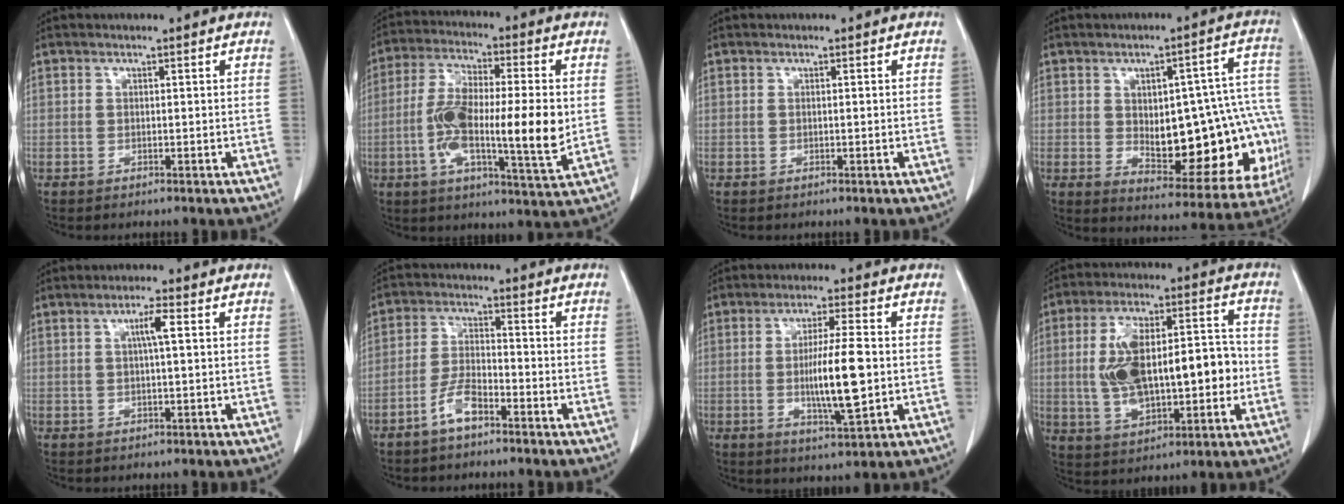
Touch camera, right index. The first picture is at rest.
{"total": 16.5, "force": [-1.3, 3.0, 16.2], "torque": [-0.292, -0.001, -0.027]}
{"total": 0.0}
{"total": 21.7, "force": [-2.3, 8.5, 19.9], "torque": [-0.189, 0.036, 0.004]}
{"total": 3.1, "force": [0.8, 0.1, 3.0], "torque": [-0.053, 0.004, 0.012]}
{"total": 5.1, "force": [-3.5, 1.3, 3.4], "torque": [-0.077, 0.006, -0.069]}
{"total": 9.8, "force": [-0.8, 1.0, 9.7], "torque": [-0.168, -0.011, -0.015]}
{"total": 17.6, "force": [-0.9, 7.1, 16.1], "torque": [-0.288, 0.030, -0.003]}